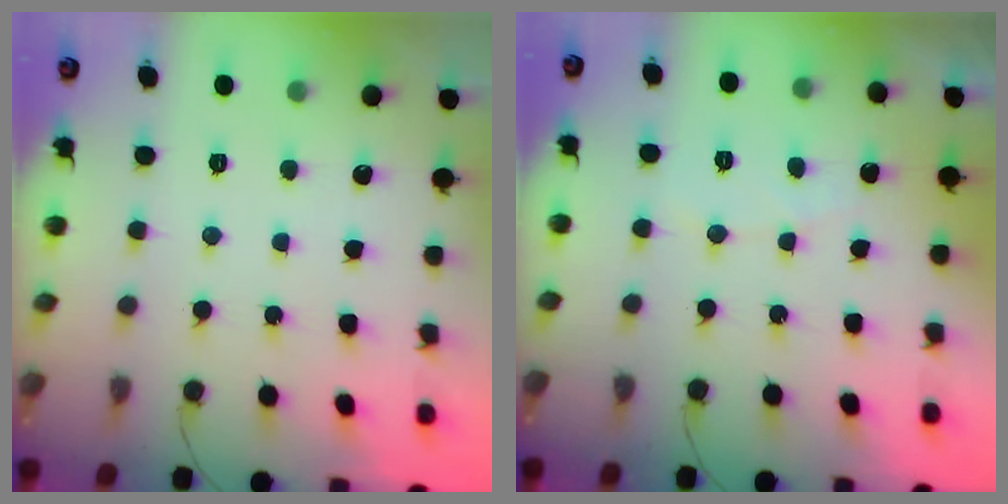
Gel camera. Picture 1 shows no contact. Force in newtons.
{"total": 3.9, "press": 3.9, "slide": 0.3}